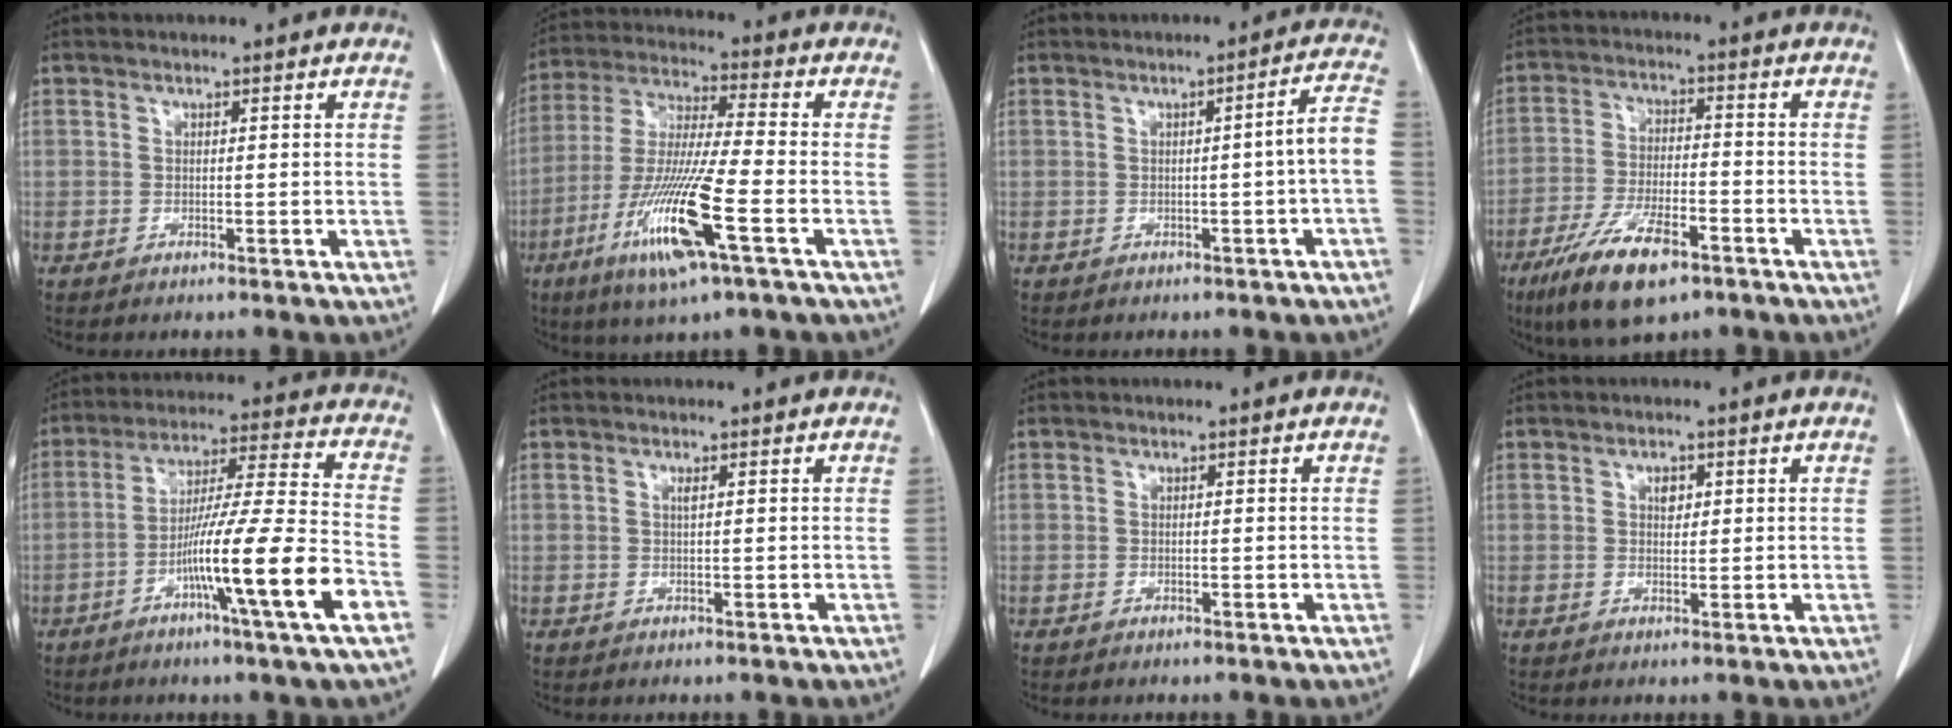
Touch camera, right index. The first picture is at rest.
{"total": 15.2, "force": [-6.1, 0.4, 13.9], "torque": [-0.287, -0.023, -0.114]}
{"total": 4.7, "force": [-1.0, -0.5, 4.5], "torque": [-0.054, 0.011, -0.015]}
{"total": 11.7, "force": [-7.2, 3.4, 8.6], "torque": [-0.167, -0.017, -0.123]}
{"total": 15.6, "force": [-6.2, -1.6, 14.3], "torque": [-0.251, -0.008, -0.107]}
{"total": 0.6, "force": [0.2, 0.0, 0.5], "torque": [-0.013, 0.000, 0.005]}
{"total": 0.0}
{"total": 1.7, "force": [0.7, 1.1, 1.2], "torque": [-0.017, -0.001, 0.010]}